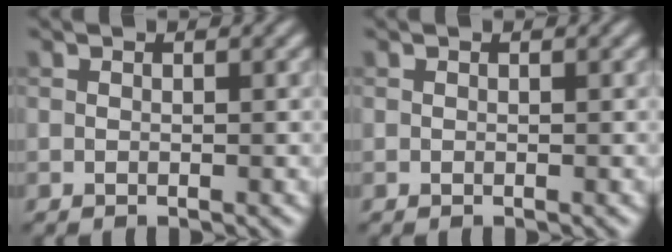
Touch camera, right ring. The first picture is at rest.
{"total": 0.0}